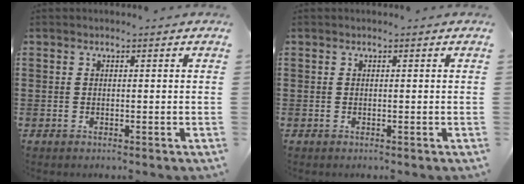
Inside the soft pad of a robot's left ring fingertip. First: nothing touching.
{"total": 0.0}